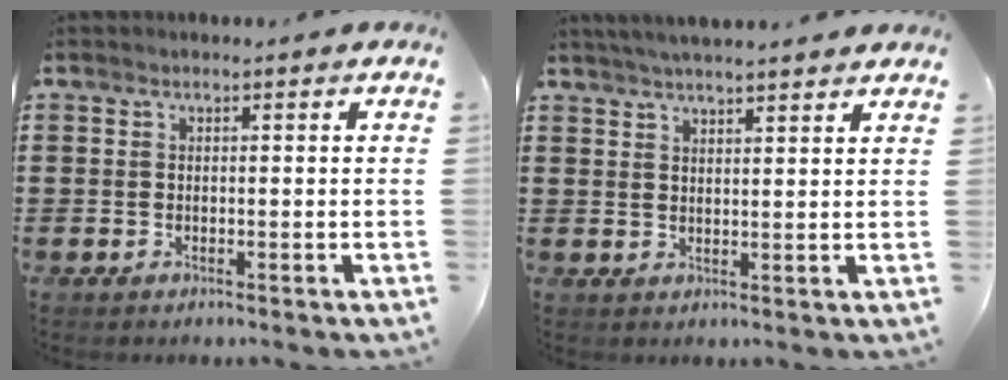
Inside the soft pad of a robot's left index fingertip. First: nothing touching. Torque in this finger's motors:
{"motor_torque": [1.56, -0.58, 0.77, 0.09]}